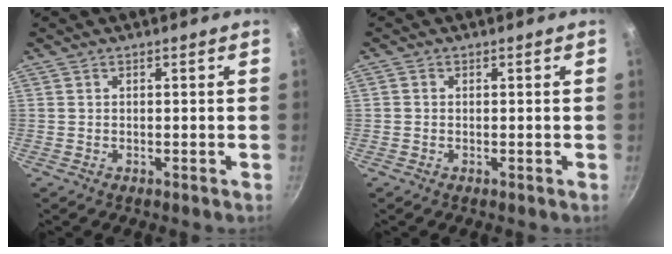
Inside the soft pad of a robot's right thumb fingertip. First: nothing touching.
{"total": 0.6, "force": [-0.1, 0.6, 0.2], "torque": [-0.003, 0.002, -0.003]}